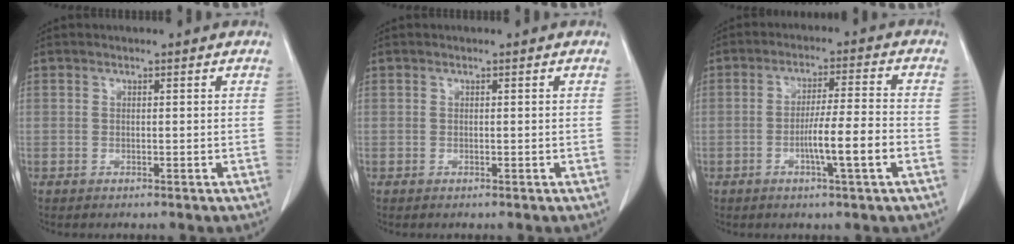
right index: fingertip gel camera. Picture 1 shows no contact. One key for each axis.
{"total": 0.0}
{"total": 7.5, "fx": -2.5, "fy": -0.4, "fz": 7.0, "tx": -0.120, "ty": -0.001, "tz": -0.041}